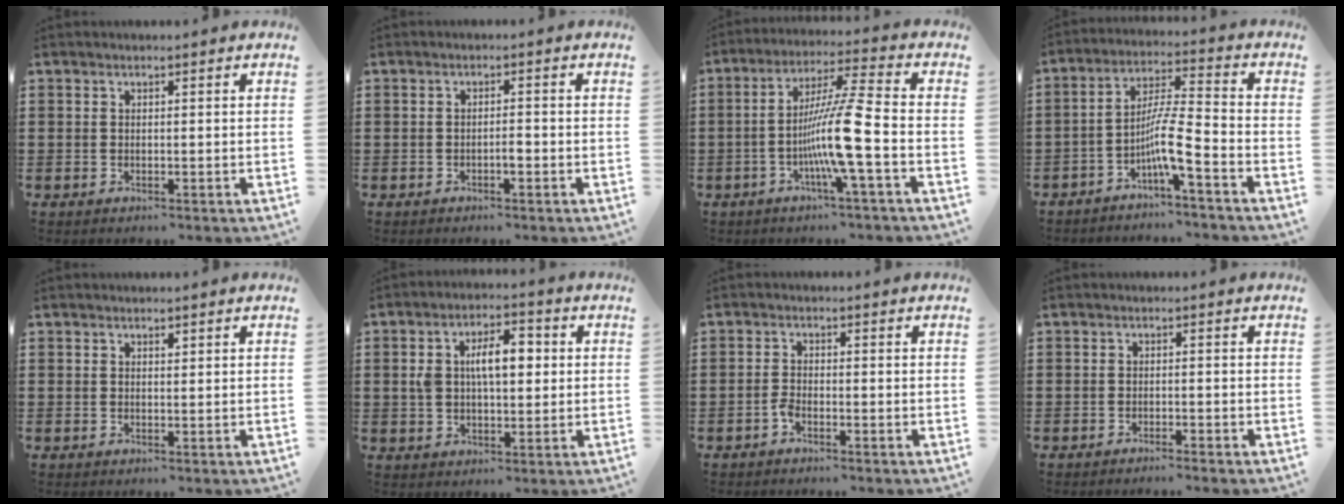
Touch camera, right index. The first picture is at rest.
{"total": 1.6, "force": [-0.7, 0.3, 1.4], "torque": [-0.028, -0.002, -0.011]}
{"total": 11.0, "force": [-3.2, -0.4, 10.5], "torque": [-0.208, -0.012, -0.069]}
{"total": 7.3, "force": [-3.9, 0.3, 6.2], "torque": [-0.120, -0.003, -0.079]}
{"total": 0.5, "force": [0.4, 0.3, 0.1], "torque": [-0.003, 0.003, 0.008]}
{"total": 7.1, "force": [1.1, 3.6, 6.0], "torque": [-0.110, 0.009, 0.012]}
{"total": 1.5, "force": [-1.2, 0.4, 0.9], "torque": [-0.028, -0.004, -0.025]}
{"total": 1.4, "force": [-1.3, -0.2, 0.3], "torque": [-0.006, 0.002, -0.026]}